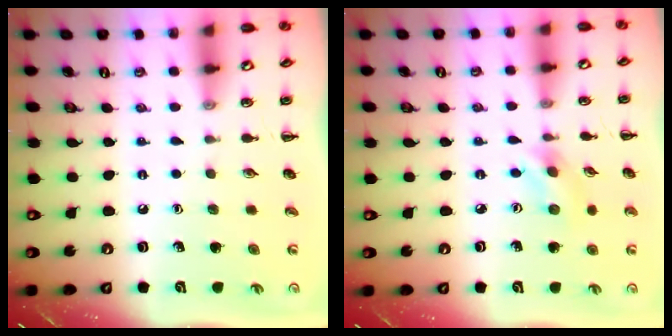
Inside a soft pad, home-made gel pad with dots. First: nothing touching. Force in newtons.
{"total": 2.7, "press": 2.6, "slide": 0.6}